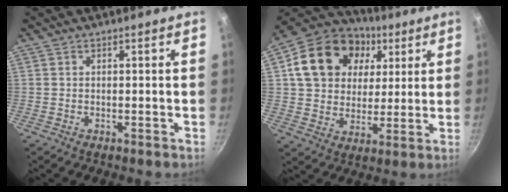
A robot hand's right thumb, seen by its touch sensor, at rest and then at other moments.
{"total": 20.4, "force": [6.3, 15.9, 11.1], "torque": [-0.180, 0.012, 0.101]}